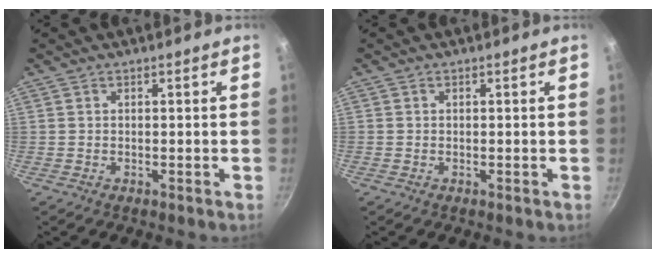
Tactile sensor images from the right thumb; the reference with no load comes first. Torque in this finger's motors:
{"motor_torque": [0.19, 0.06, -0.34, 0.18, -0.02]}